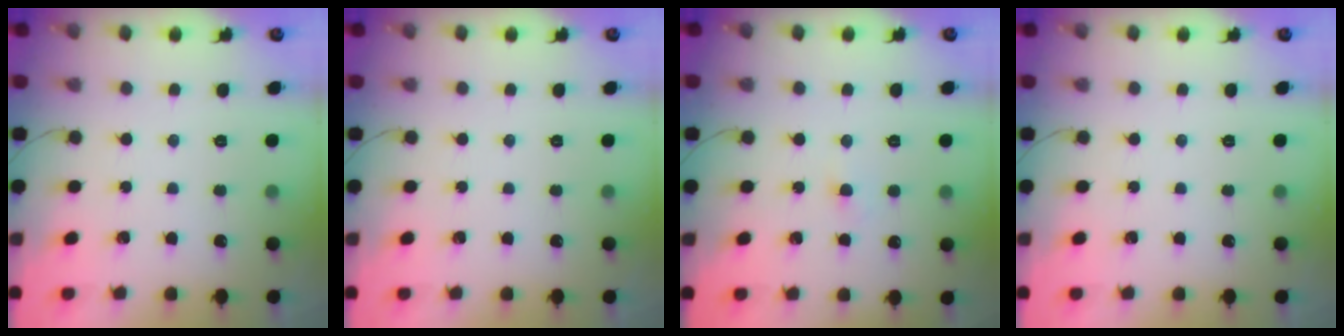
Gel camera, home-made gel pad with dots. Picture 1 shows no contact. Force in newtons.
{"total": 0.0}
{"total": 2.1, "press": 2.0, "slide": 0.7}
{"total": 0.0}